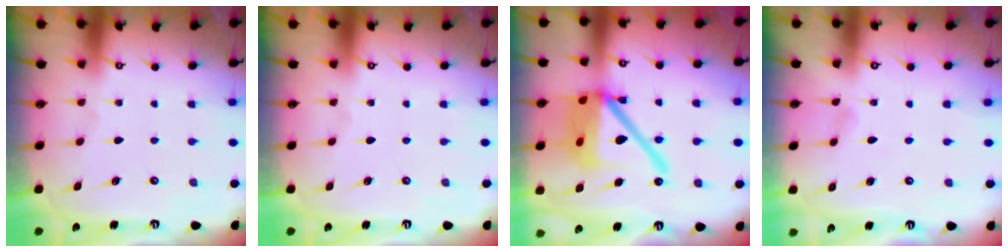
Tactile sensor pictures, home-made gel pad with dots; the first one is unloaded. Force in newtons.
{"total": 0.0}
{"total": 20.1, "press": 19.9, "slide": 2.7}
{"total": 1.9, "press": 1.9, "slide": 0.2}